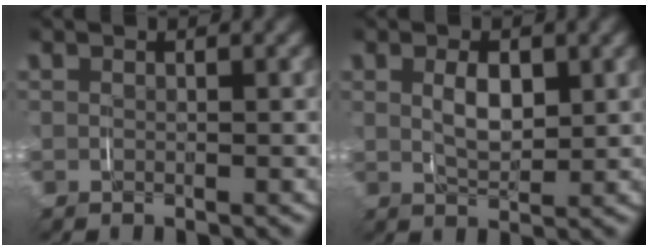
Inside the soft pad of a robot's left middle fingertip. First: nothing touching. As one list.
[{"total": 3.1, "force": [0.8, 1.5, 2.5], "torque": [-0.043, -0.010, 0.020]}]